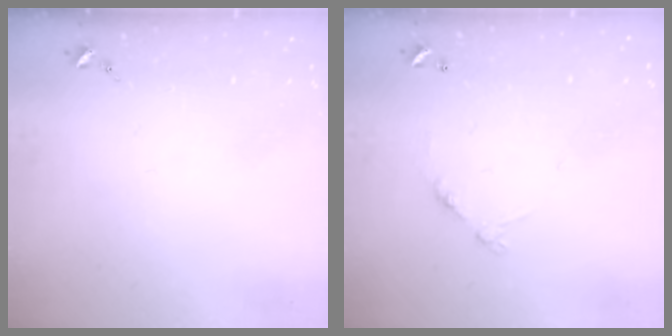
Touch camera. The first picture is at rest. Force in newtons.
{"total": 6.7, "press": 6.6, "slide": 0.5}